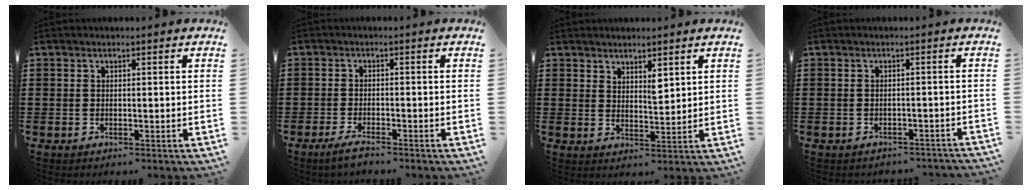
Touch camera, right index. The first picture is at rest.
{"total": 2.2, "force": [-1.9, 0.3, 1.1], "torque": [-0.027, 0.000, -0.038]}
{"total": 2.8, "force": [2.4, 1.0, 1.0], "torque": [-0.016, 0.000, 0.043]}
{"total": 1.6, "force": [-1.5, 0.4, 0.1], "torque": [-0.008, 0.000, -0.032]}